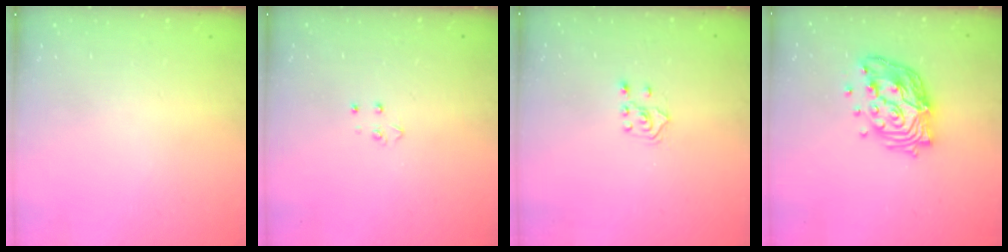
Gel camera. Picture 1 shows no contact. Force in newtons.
{"total": 3.6, "press": 3.6, "slide": 0.4}
{"total": 4.0, "press": 3.9, "slide": 1.0}
{"total": 15.6, "press": 15.6, "slide": 1.3}